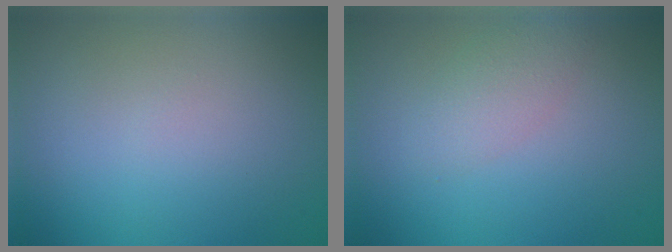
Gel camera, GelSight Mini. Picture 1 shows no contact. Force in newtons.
{"total": 2.3, "press": 2.3, "slide": 0.0}